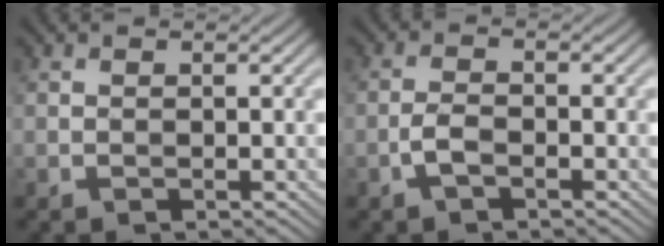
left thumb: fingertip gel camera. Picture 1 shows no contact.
{"total": 2.3, "force": [-1.3, 0.9, 1.7], "torque": [-0.038, 0.003, -0.031]}